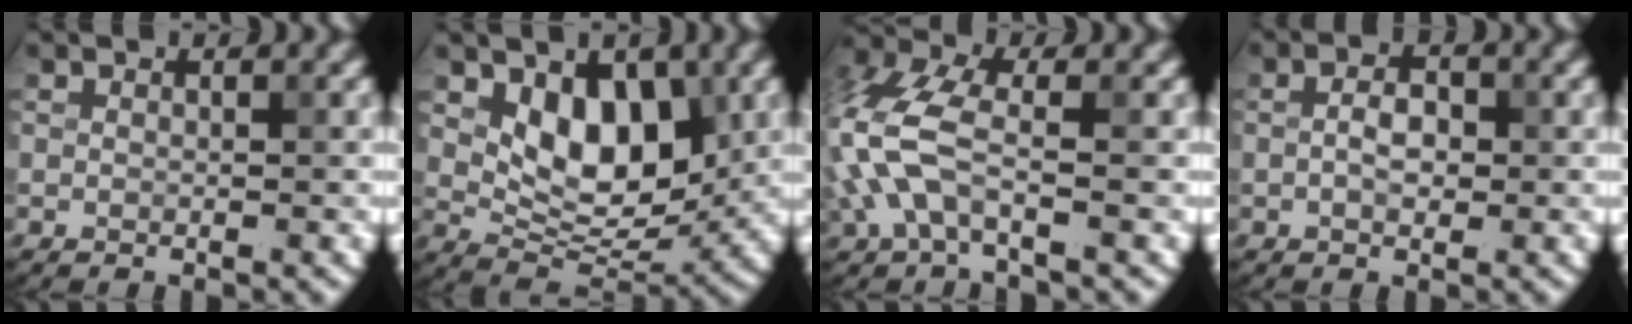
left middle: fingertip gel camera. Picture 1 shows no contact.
{"total": 6.5, "force": [1.9, 3.9, 4.8], "torque": [-0.068, -0.016, 0.033]}
{"total": 5.9, "force": [-1.2, 3.0, 4.9], "torque": [-0.132, 0.013, -0.036]}
{"total": 2.3, "force": [-0.2, 1.4, 1.9], "torque": [-0.037, 0.005, -0.007]}